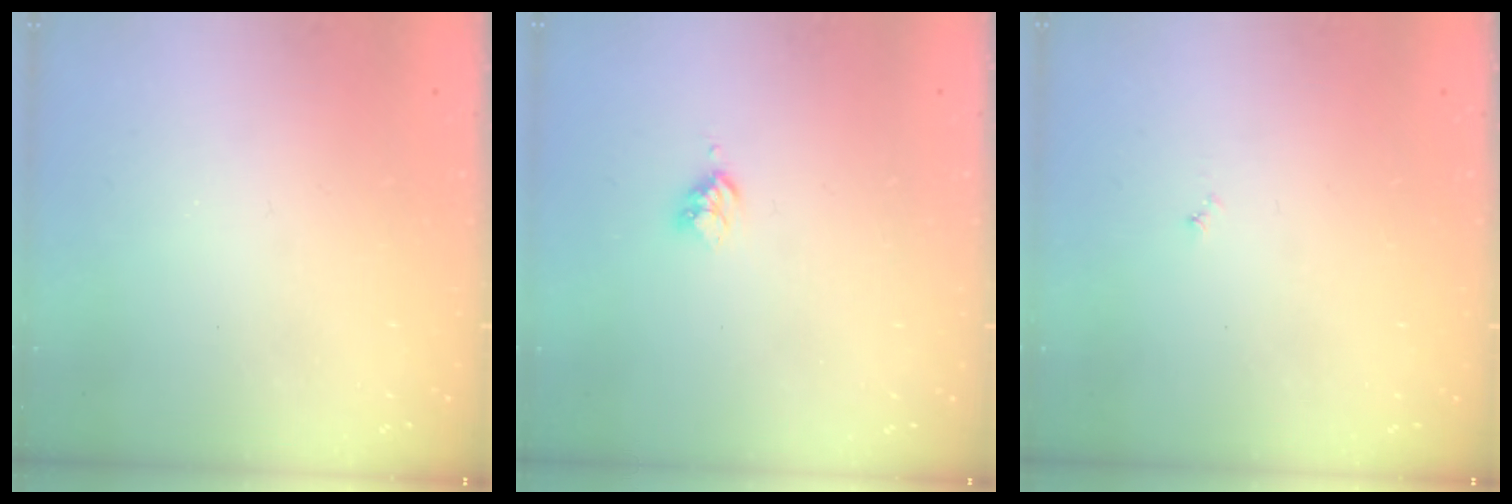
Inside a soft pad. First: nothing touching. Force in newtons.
{"total": 3.0, "press": 2.9, "slide": 0.4}
{"total": 3.0, "press": 2.9, "slide": 0.3}